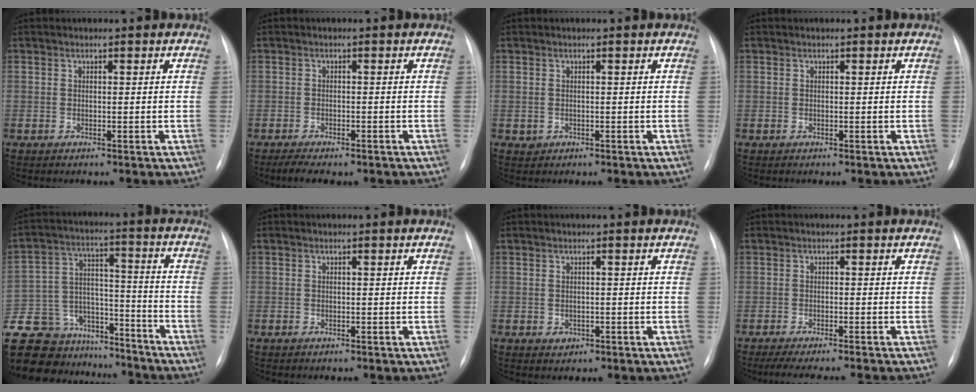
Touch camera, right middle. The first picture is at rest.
{"total": 5.9, "force": [-4.5, 2.0, 3.2], "torque": [-0.049, -0.013, -0.059]}
{"total": 0.8, "force": [-0.1, 0.7, 0.2], "torque": [-0.002, 0.001, 0.002]}
{"total": 0.0}
{"total": 26.8, "force": [-22.2, 12.1, 9.0], "torque": [-0.249, 0.020, -0.343]}
{"total": 0.0}
{"total": 1.3, "force": [-0.5, 1.1, 0.5], "torque": [-0.008, 0.001, -0.001]}
{"total": 10.6, "force": [-9.3, 0.0, 5.0], "torque": [-0.056, -0.020, -0.128]}